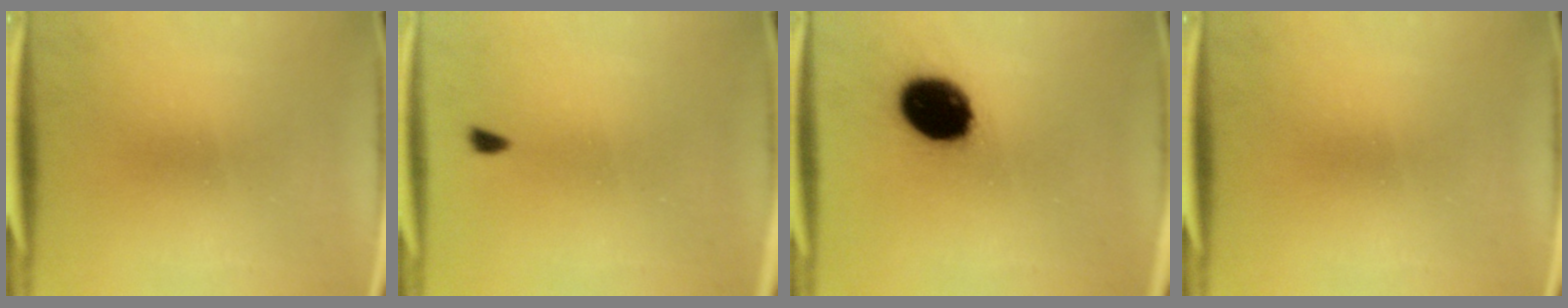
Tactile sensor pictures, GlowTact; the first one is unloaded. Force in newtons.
{"total": 1.1}
{"total": 14.4}
{"total": 0.0}